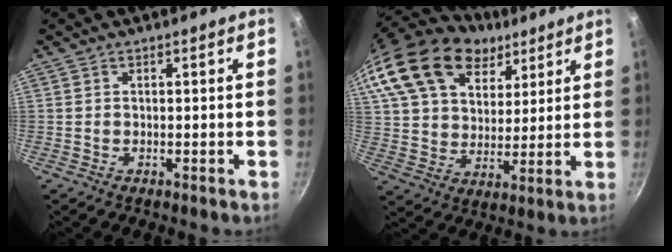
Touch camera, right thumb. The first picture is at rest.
{"total": 23.8, "force": [14.4, 14.7, 12.1], "torque": [-0.214, -0.012, 0.260]}